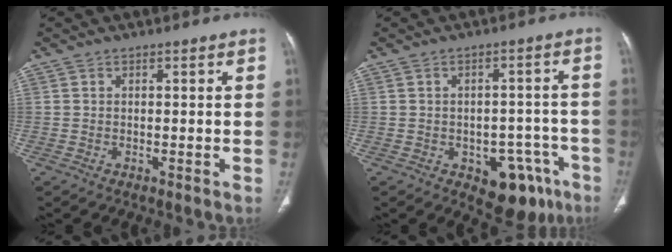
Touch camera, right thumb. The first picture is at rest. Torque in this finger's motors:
{"motor_torque": [2.70, 2.31, 0.77, -0.56, 0.01]}